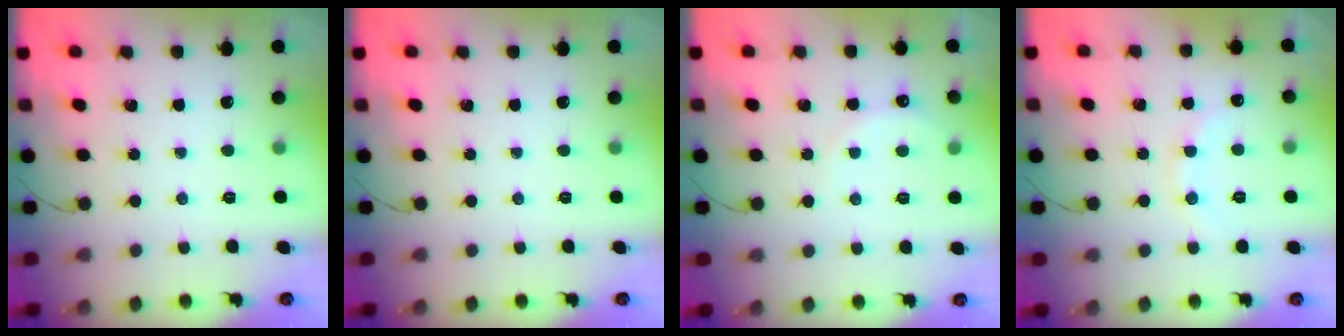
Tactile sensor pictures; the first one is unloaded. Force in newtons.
{"total": 0.0}
{"total": 6.1, "press": 6.0, "slide": 1.3}
{"total": 8.6, "press": 8.4, "slide": 1.5}